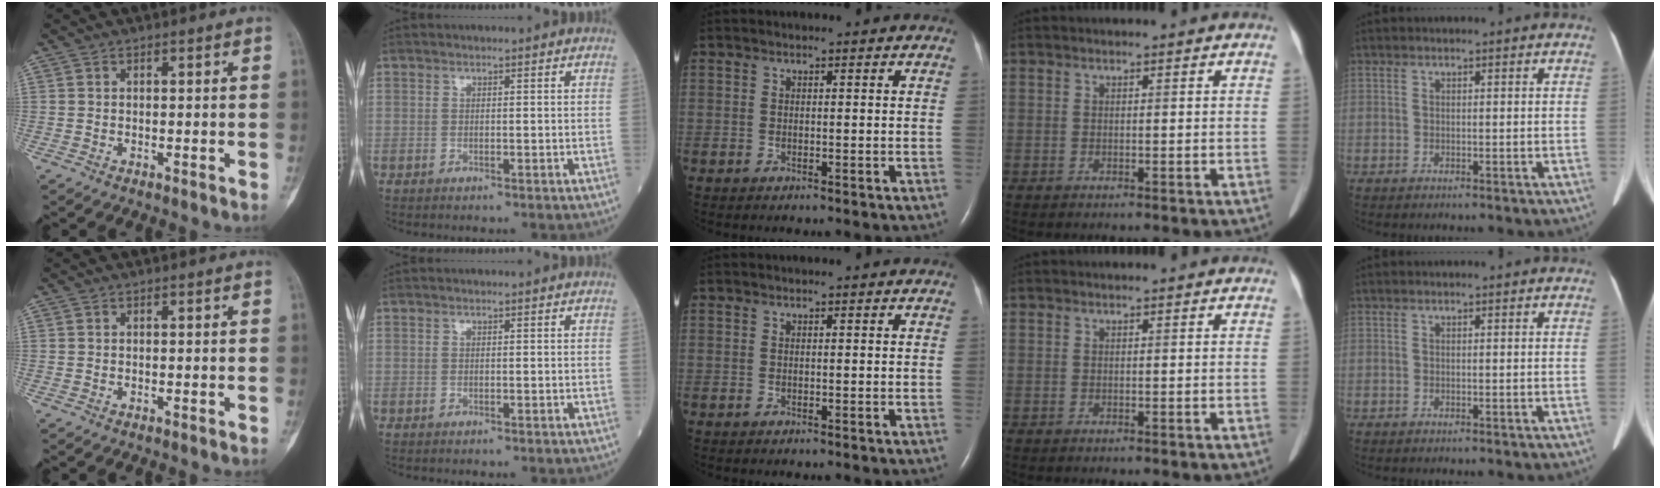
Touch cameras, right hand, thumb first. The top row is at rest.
{}